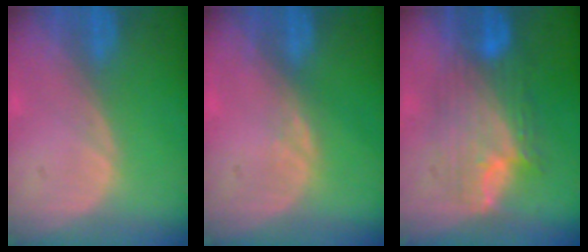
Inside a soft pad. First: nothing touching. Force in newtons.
{"total": 0.9, "press": 0.9, "slide": 0.4}
{"total": 8.2, "press": 8.2, "slide": 0.2}